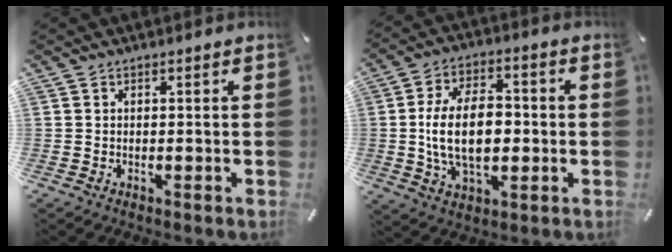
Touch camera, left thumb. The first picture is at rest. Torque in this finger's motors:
{"motor_torque": [0.71, 2.19, 0.45, -0.08, 0.23]}